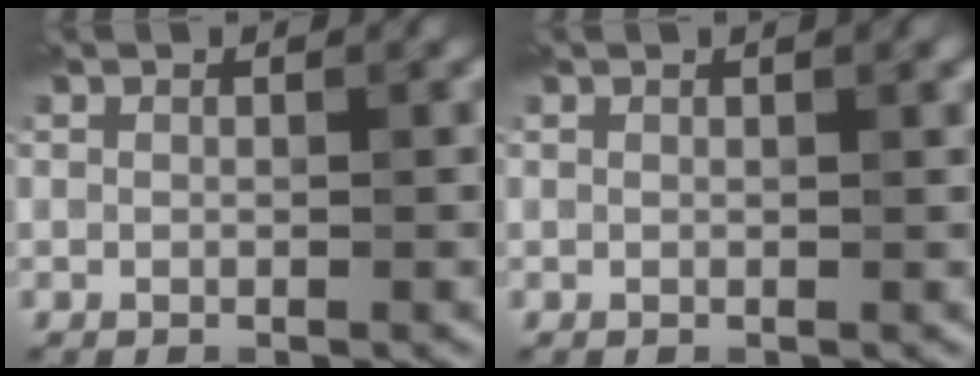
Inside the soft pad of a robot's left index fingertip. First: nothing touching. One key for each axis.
{"total": 1.3, "fx": 0.8, "fy": 0.3, "fz": 1.0, "tx": -0.008, "ty": 0.005, "tz": 0.009}